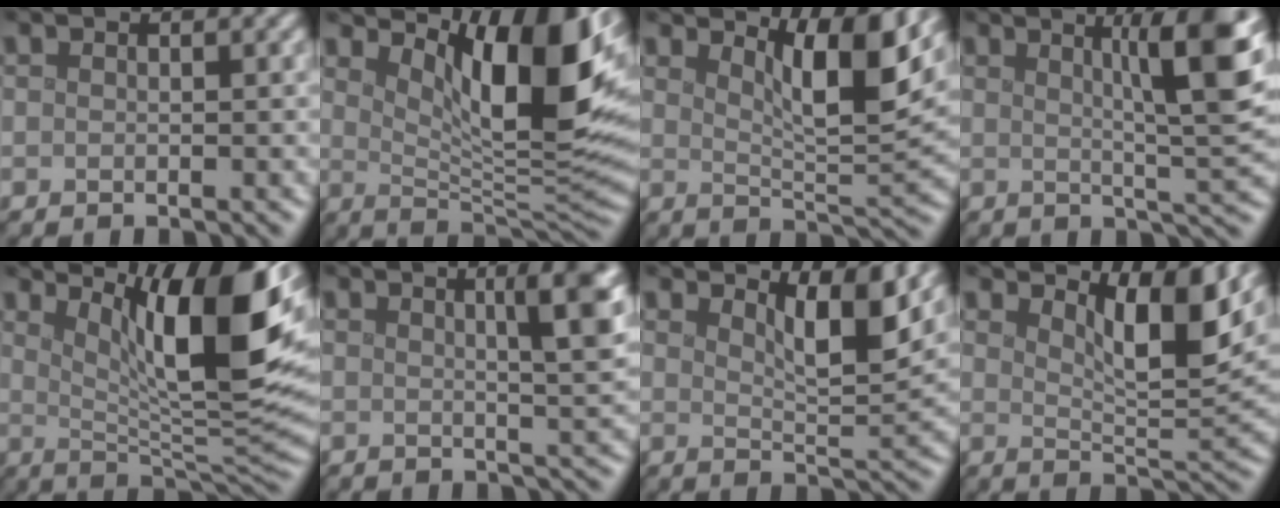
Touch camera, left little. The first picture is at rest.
{"total": 11.4, "force": [5.0, 3.6, 9.6], "torque": [-0.141, -0.009, 0.085]}
{"total": 6.4, "force": [3.7, 1.3, 5.1], "torque": [-0.073, -0.007, 0.059]}
{"total": 8.5, "force": [3.1, 1.2, 7.8], "torque": [-0.097, 0.007, 0.049]}
{"total": 13.1, "force": [5.5, 3.1, 11.5], "torque": [-0.156, -0.001, 0.093]}
{"total": 5.4, "force": [1.9, 1.1, 5.0], "torque": [-0.050, 0.008, 0.023]}
{"total": 4.5, "force": [2.9, 1.0, 3.3], "torque": [-0.055, -0.009, 0.045]}
{"total": 5.9, "force": [3.5, 1.4, 4.5], "torque": [-0.068, -0.009, 0.053]}